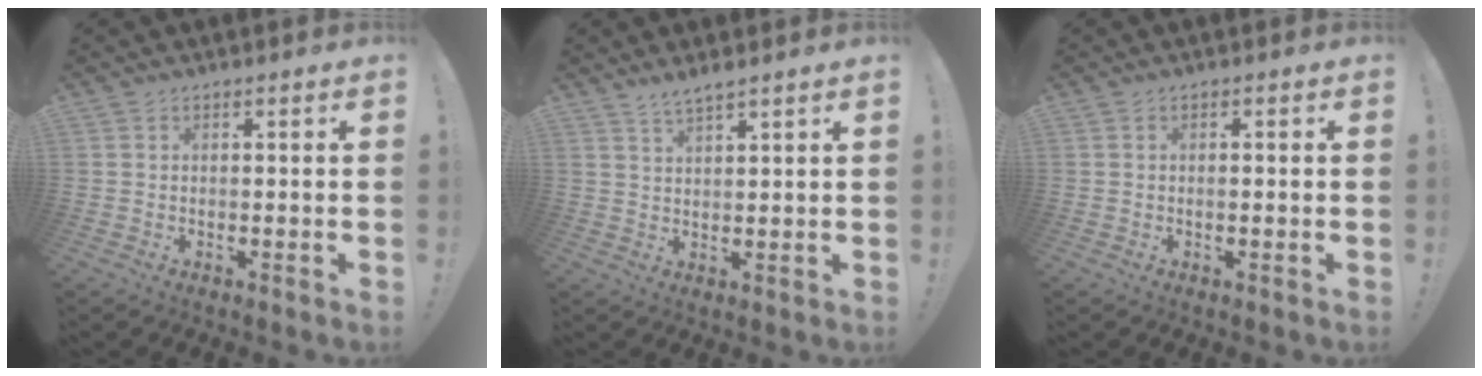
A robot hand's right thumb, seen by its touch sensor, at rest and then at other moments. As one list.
[{"total": 3.1, "force": [2.7, -0.2, 1.5], "torque": [-0.033, -0.016, 0.048]}, {"total": 0.6, "force": [-0.3, 0.0, 0.5], "torque": [0.000, -0.003, -0.008]}]